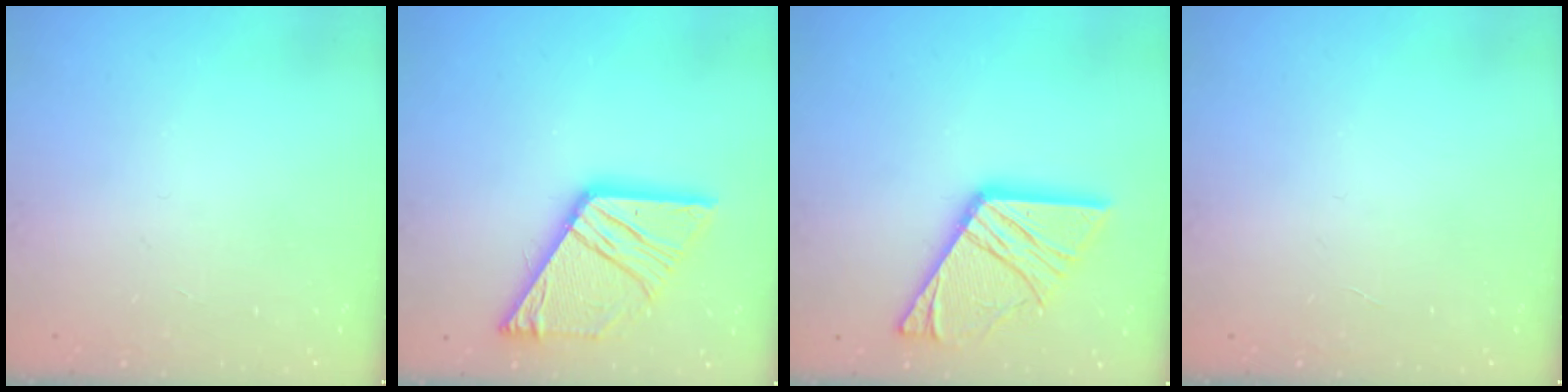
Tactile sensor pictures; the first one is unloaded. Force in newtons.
{"total": 18.9, "press": 18.8, "slide": 1.9}
{"total": 18.4, "press": 18.3, "slide": 1.8}
{"total": 0.0}